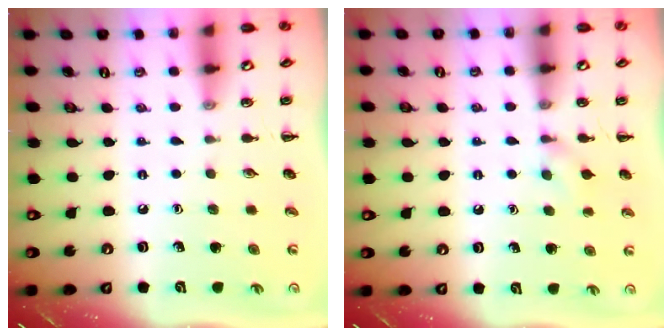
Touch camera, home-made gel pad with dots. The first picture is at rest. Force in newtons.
{"total": 3.7, "press": 3.4, "slide": 1.4}